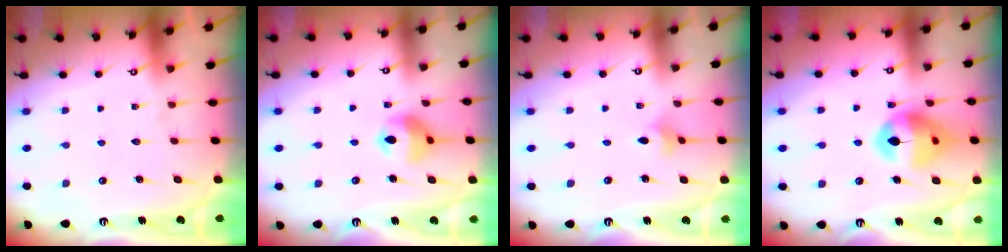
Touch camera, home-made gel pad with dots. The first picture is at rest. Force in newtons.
{"total": 10.3, "press": 10.2, "slide": 1.3}
{"total": 2.1, "press": 2.1, "slide": 0.5}
{"total": 13.8, "press": 13.6, "slide": 2.0}